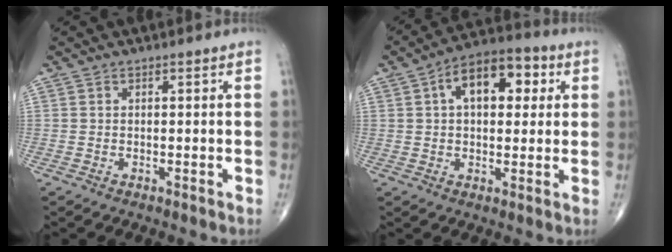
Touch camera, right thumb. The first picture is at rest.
{"total": 12.7, "force": [3.5, 7.2, 9.9], "torque": [-0.126, 0.021, 0.046]}